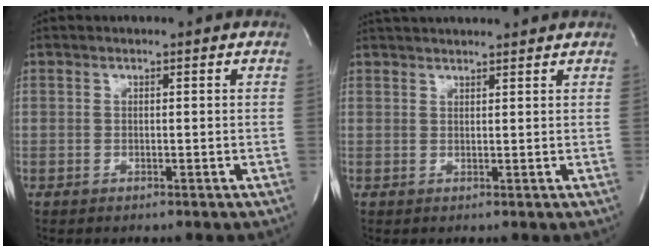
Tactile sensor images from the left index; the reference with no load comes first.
{"total": 8.0, "force": [7.4, 1.0, 2.7], "torque": [-0.042, 0.030, 0.099]}